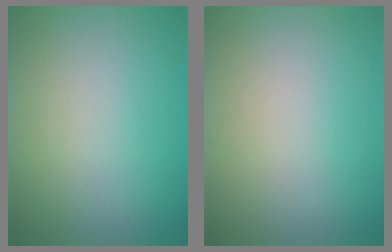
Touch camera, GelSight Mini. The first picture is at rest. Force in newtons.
{"total": 0.0}